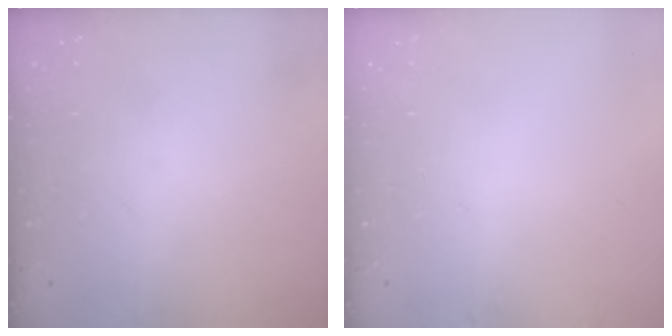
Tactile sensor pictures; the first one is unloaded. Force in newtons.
{"total": 0.0}